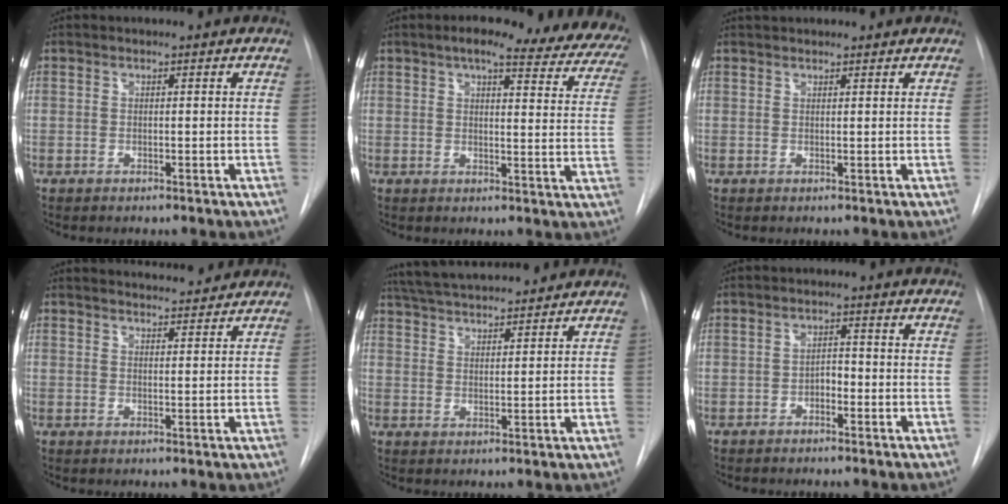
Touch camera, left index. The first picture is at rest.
{"total": 20.2, "force": [16.8, 4.8, 10.2], "torque": [-0.119, -0.010, 0.174]}
{"total": 4.5, "force": [4.1, 0.8, 1.5], "torque": [-0.019, 0.039, 0.056]}
{"total": 7.0, "force": [6.8, 0.9, 1.4], "torque": [-0.020, 0.011, 0.086]}
{"total": 14.0, "force": [12.9, 1.9, 5.2], "torque": [-0.092, 0.034, 0.200]}
{"total": 1.9, "force": [-1.0, 1.0, 1.3], "torque": [-0.013, 0.007, -0.018]}